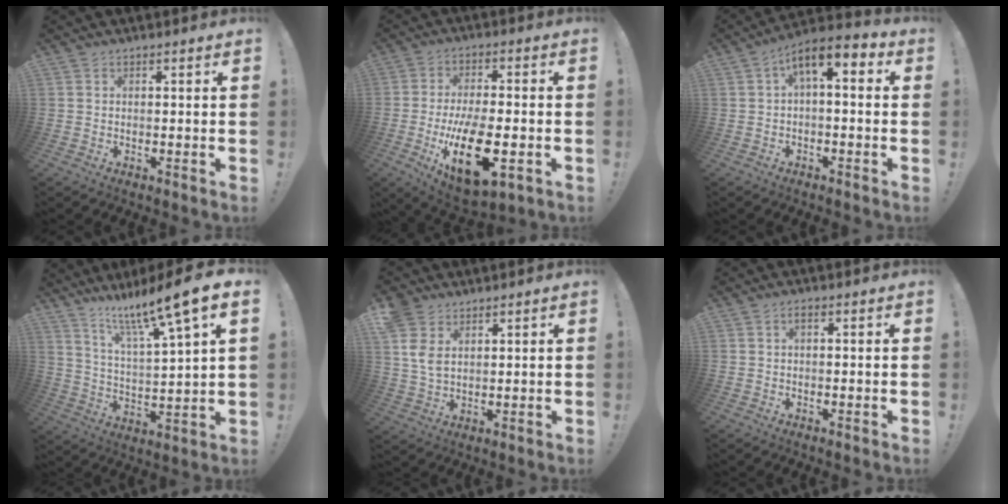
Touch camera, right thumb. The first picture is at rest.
{"total": 18.5, "force": [-5.0, 8.6, 15.6], "torque": [-0.261, 0.009, -0.071]}
{"total": 6.2, "force": [1.8, 2.3, 5.5], "torque": [-0.090, -0.013, 0.032]}
{"total": 13.8, "force": [9.8, 0.5, 9.6], "torque": [-0.163, -0.075, 0.148]}
{"total": 7.7, "force": [3.8, 5.2, 4.2], "torque": [-0.082, -0.012, 0.076]}
{"total": 0.9, "force": [0.0, 0.3, 0.8], "torque": [-0.010, 0.001, -0.004]}